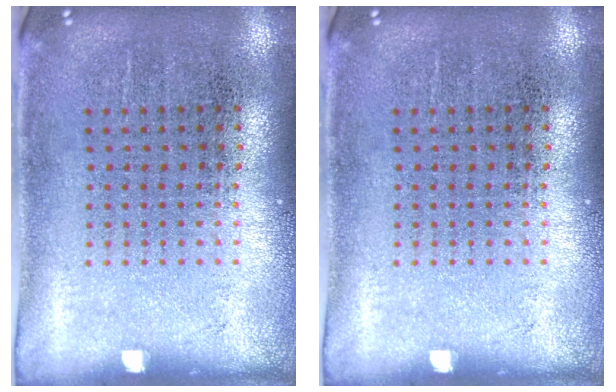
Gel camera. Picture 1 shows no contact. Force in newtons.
{"total": 0.0}